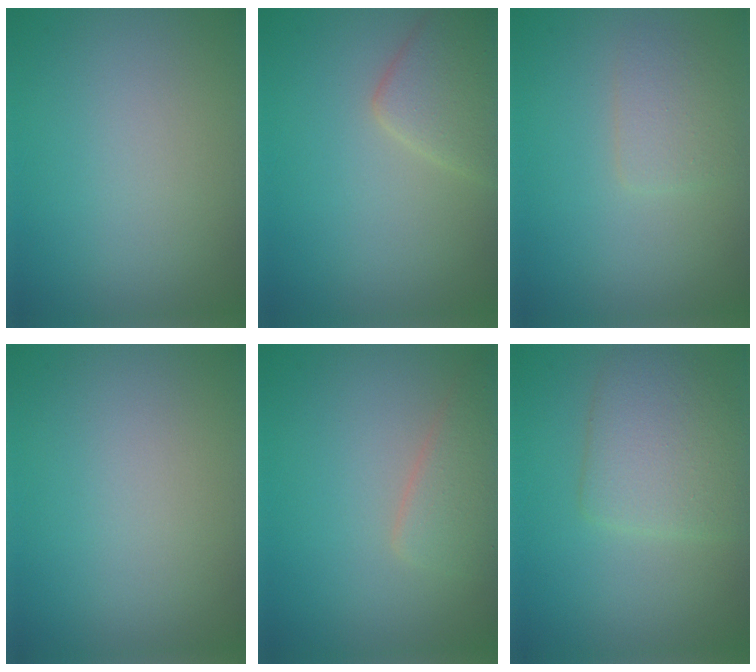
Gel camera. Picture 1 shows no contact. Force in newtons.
{"total": 3.4, "press": 3.4, "slide": 0.1}
{"total": 1.9, "press": 1.9, "slide": 0.0}
{"total": 0.0}
{"total": 2.7, "press": 2.7, "slide": 0.1}
{"total": 4.0, "press": 4.0, "slide": 0.1}